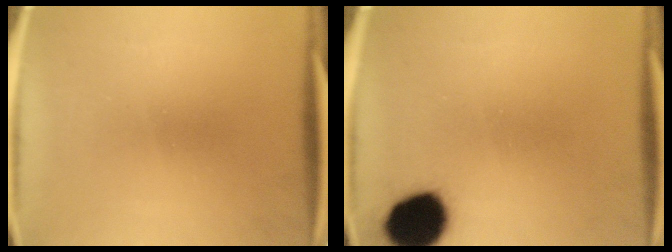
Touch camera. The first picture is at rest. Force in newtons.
{"total": 12.9}